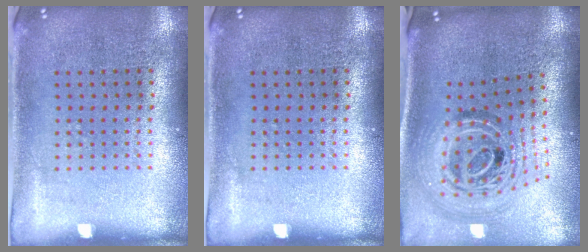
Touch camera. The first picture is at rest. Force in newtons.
{"total": 0.0}
{"total": 2.1, "press": 1.7, "slide": 1.3}